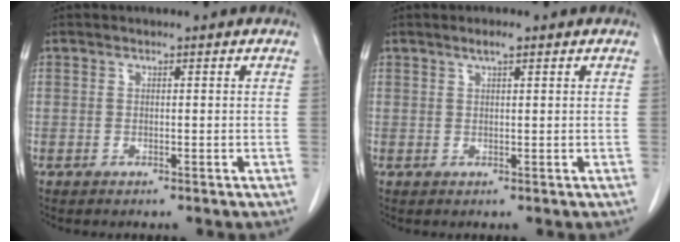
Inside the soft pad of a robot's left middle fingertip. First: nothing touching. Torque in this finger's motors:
{"motor_torque": [0.38, -0.22, -0.01, 0.00]}